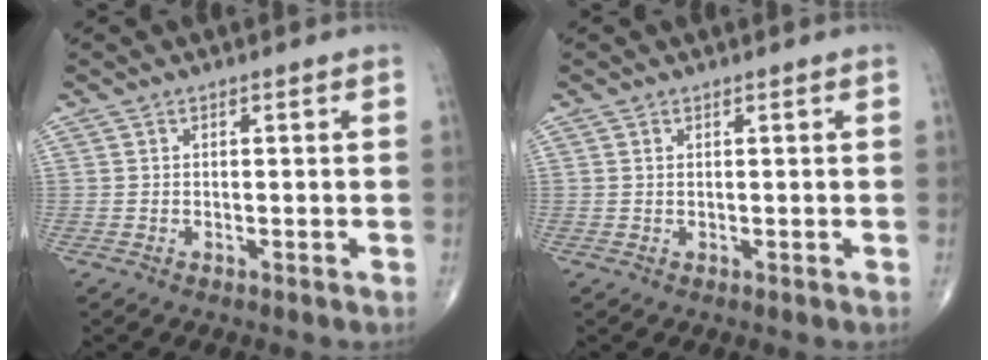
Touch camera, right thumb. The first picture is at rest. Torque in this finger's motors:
{"motor_torque": [0.29, 0.24, 0.09, 0.22, 0.01]}